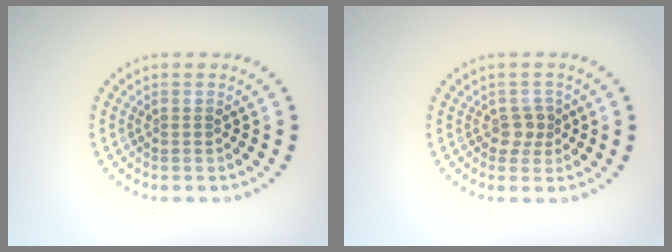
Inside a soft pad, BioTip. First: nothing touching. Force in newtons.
{"total": 1.6, "press": 1.3, "slide": 0.9}